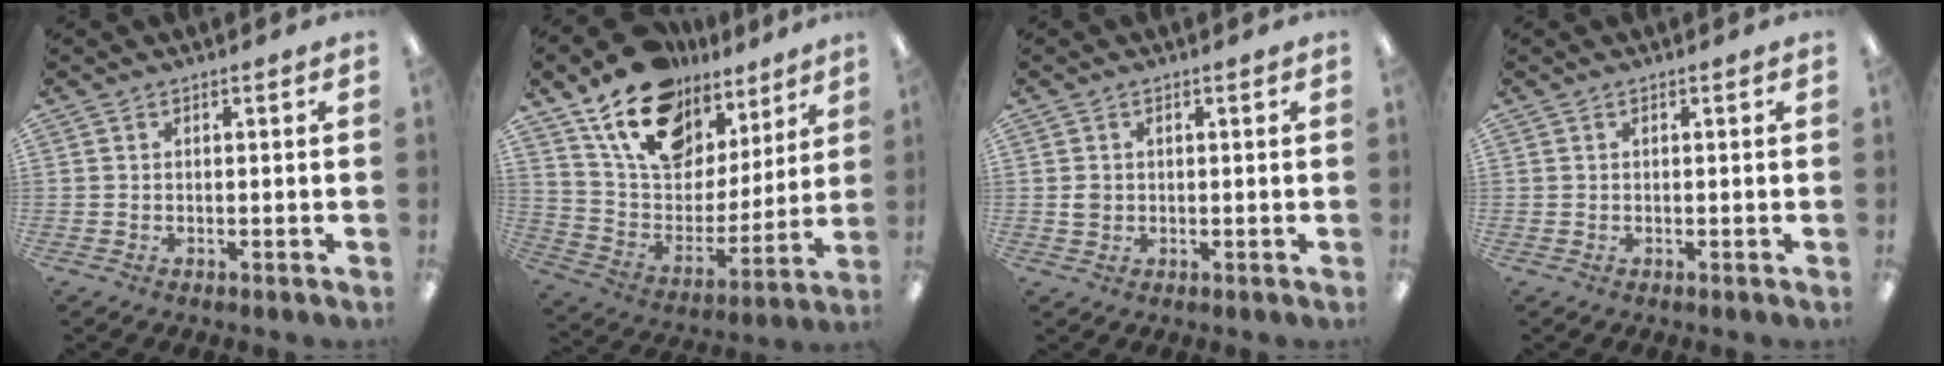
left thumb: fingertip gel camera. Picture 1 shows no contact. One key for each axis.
{"total": 18.6, "fx": 12.8, "fy": 10.8, "fz": 7.9, "tx": -0.149, "ty": -0.073, "tz": 0.234}
{"total": 1.9, "fx": 0.3, "fy": 1.6, "fz": 0.9, "tx": -0.011, "ty": 0.002, "tz": 0.002}
{"total": 0.0}